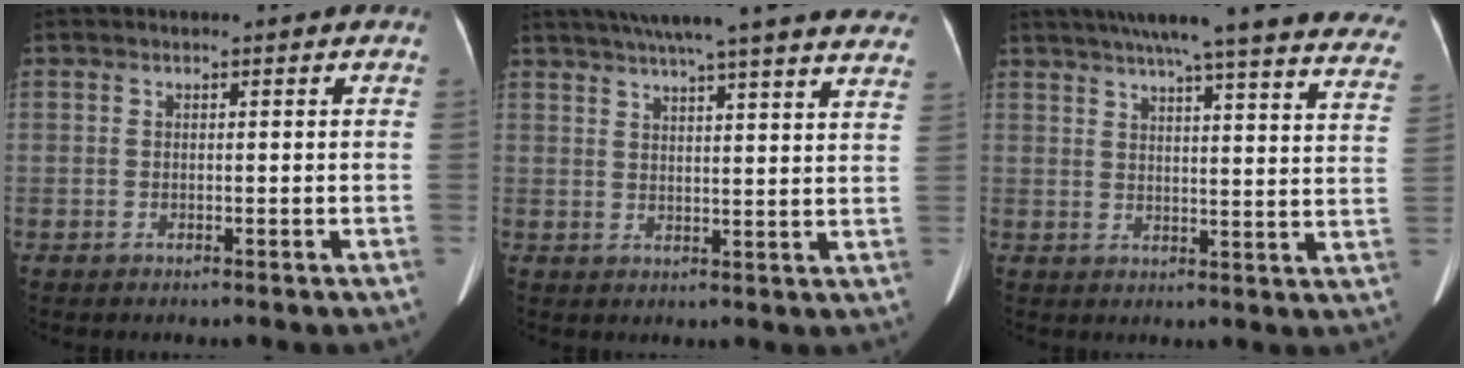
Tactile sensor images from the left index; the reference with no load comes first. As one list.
[{"total": 27.5, "force": [24.2, 1.7, 13.0], "torque": [-0.196, -0.019, 0.293]}, {"total": 29.5, "force": [26.0, 1.9, 13.8], "torque": [-0.167, -0.058, 0.300]}]